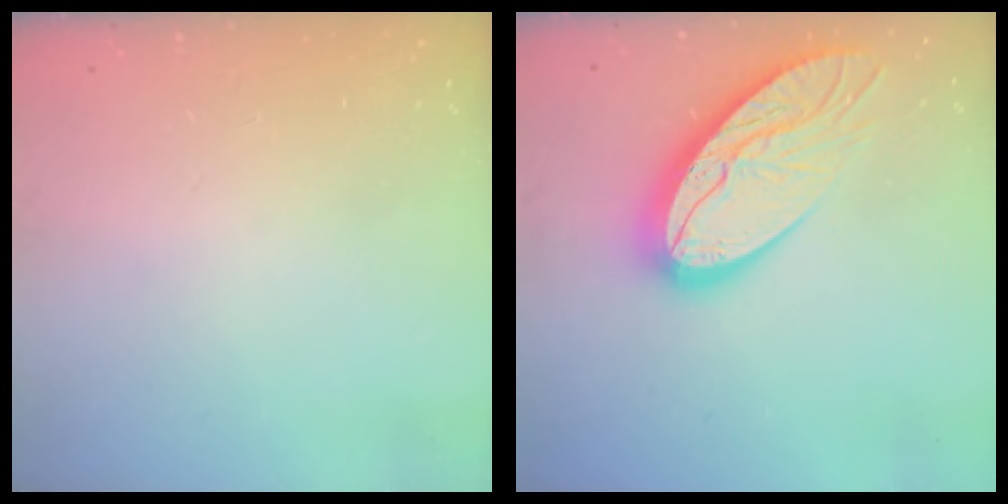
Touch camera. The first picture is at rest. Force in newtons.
{"total": 16.8, "press": 16.7, "slide": 1.5}